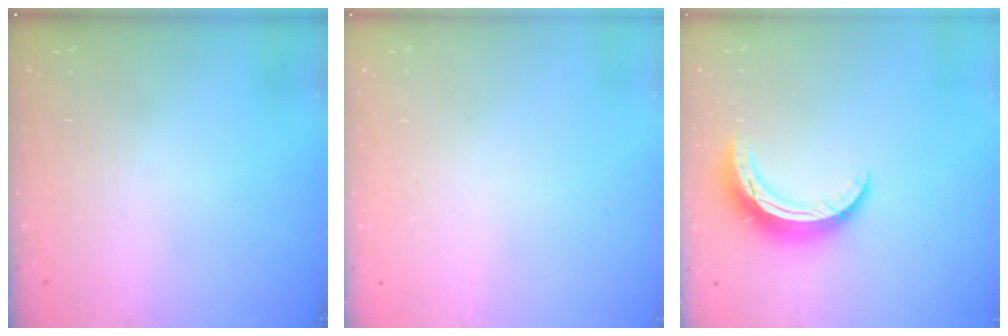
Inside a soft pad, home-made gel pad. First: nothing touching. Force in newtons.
{"total": 2.6, "press": 2.6, "slide": 0.2}
{"total": 9.9, "press": 9.9, "slide": 0.7}